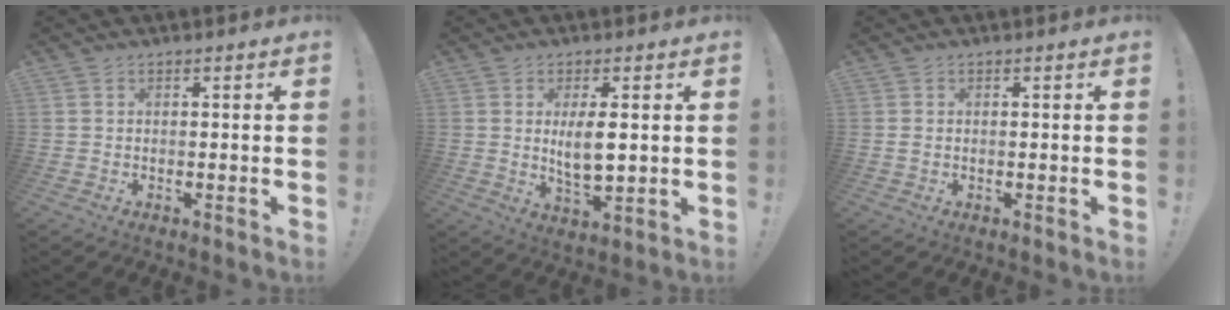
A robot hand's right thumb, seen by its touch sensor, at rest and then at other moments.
{"total": 7.4, "force": [1.5, 2.8, 6.6], "torque": [-0.120, -0.019, 0.016]}
{"total": 0.8, "force": [0.2, 0.5, 0.5], "torque": [-0.011, 0.003, 0.003]}